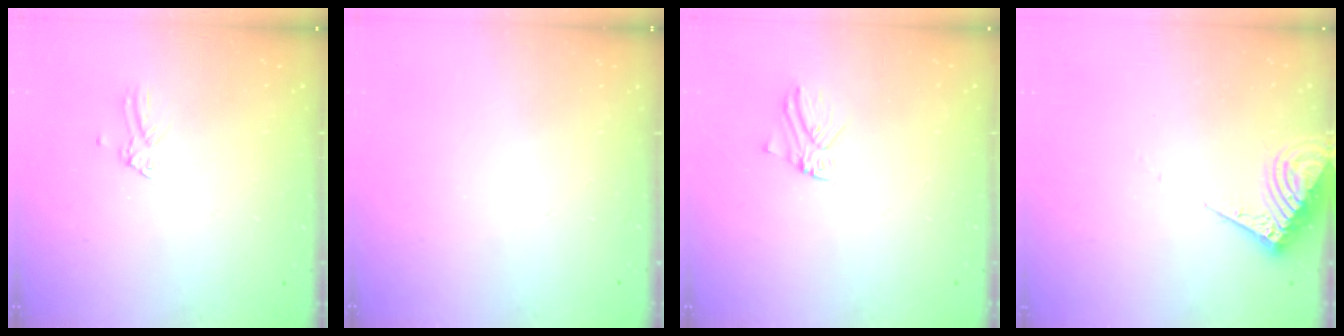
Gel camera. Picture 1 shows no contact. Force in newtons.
{"total": 0.0}
{"total": 2.2, "press": 2.2, "slide": 0.1}
{"total": 7.7, "press": 7.7, "slide": 0.5}